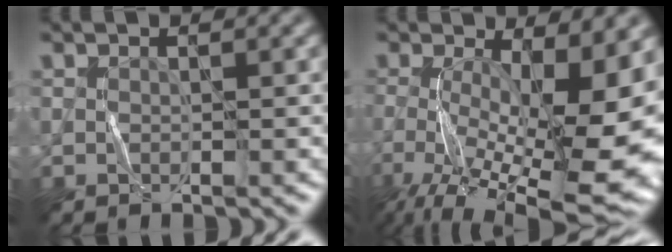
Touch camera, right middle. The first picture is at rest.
{"total": 15.6, "force": [-2.9, 5.6, 14.3], "torque": [-0.219, -0.028, -0.031]}